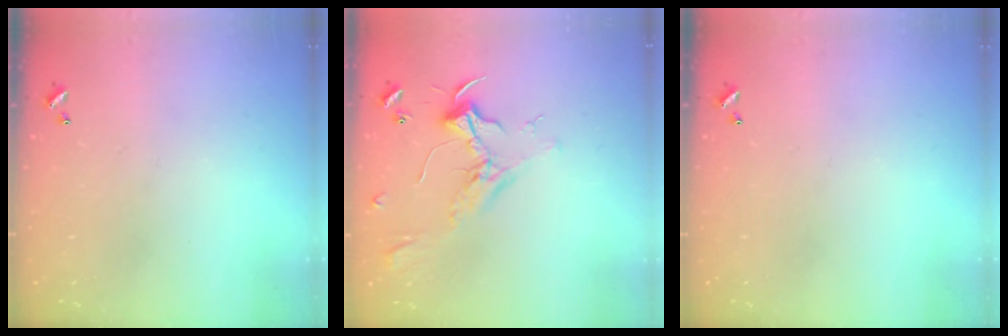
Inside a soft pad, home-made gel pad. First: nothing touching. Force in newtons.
{"total": 2.2, "press": 2.1, "slide": 0.7}
{"total": 0.0}